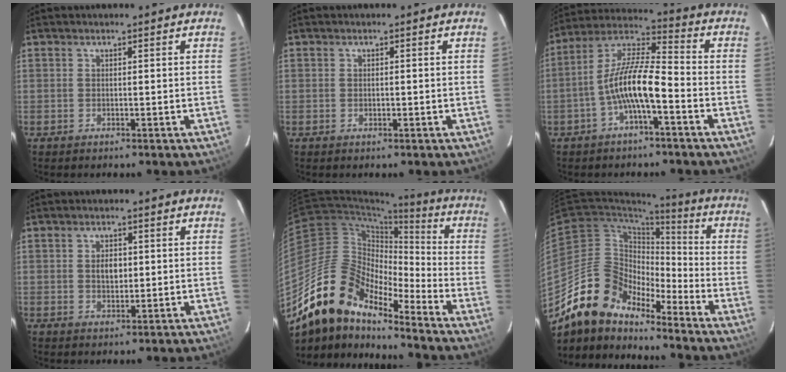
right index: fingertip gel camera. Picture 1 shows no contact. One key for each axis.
{"total": 0.8, "fx": -0.1, "fy": 0.4, "fz": 0.7, "tx": -0.010, "ty": 0.002, "tz": -0.001}
{"total": 10.9, "fx": -4.1, "fy": 2.4, "fz": 9.8, "tx": -0.202, "ty": 0.013, "tz": -0.081}
{"total": 3.1, "fx": 0.2, "fy": 2.1, "fz": 2.3, "tx": -0.038, "ty": 0.005, "tz": 0.005}
{"total": 18.0, "fx": -14.6, "fy": 6.2, "fz": 8.4, "tx": -0.142, "ty": 0.004, "tz": -0.288}
{"total": 14.5, "fx": -12.4, "fy": 5.9, "fz": 4.5, "tx": -0.084, "ty": 0.021, "tz": -0.240}